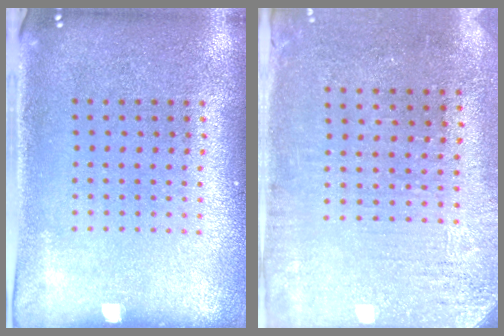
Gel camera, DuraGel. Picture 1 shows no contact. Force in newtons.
{"total": 3.1, "press": 2.6, "slide": 1.7}